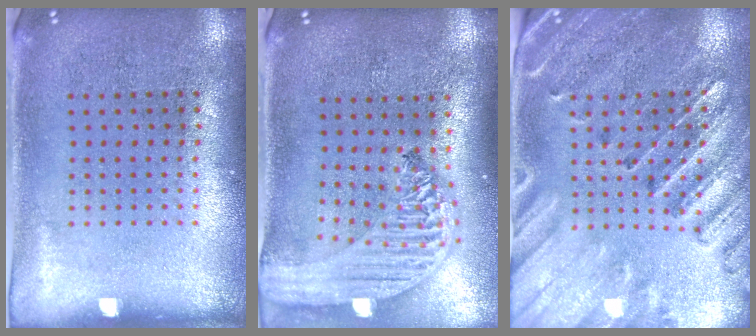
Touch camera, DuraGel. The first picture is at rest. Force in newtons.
{"total": 2.5, "press": 2.2, "slide": 1.4}
{"total": 2.9, "press": 2.7, "slide": 1.1}